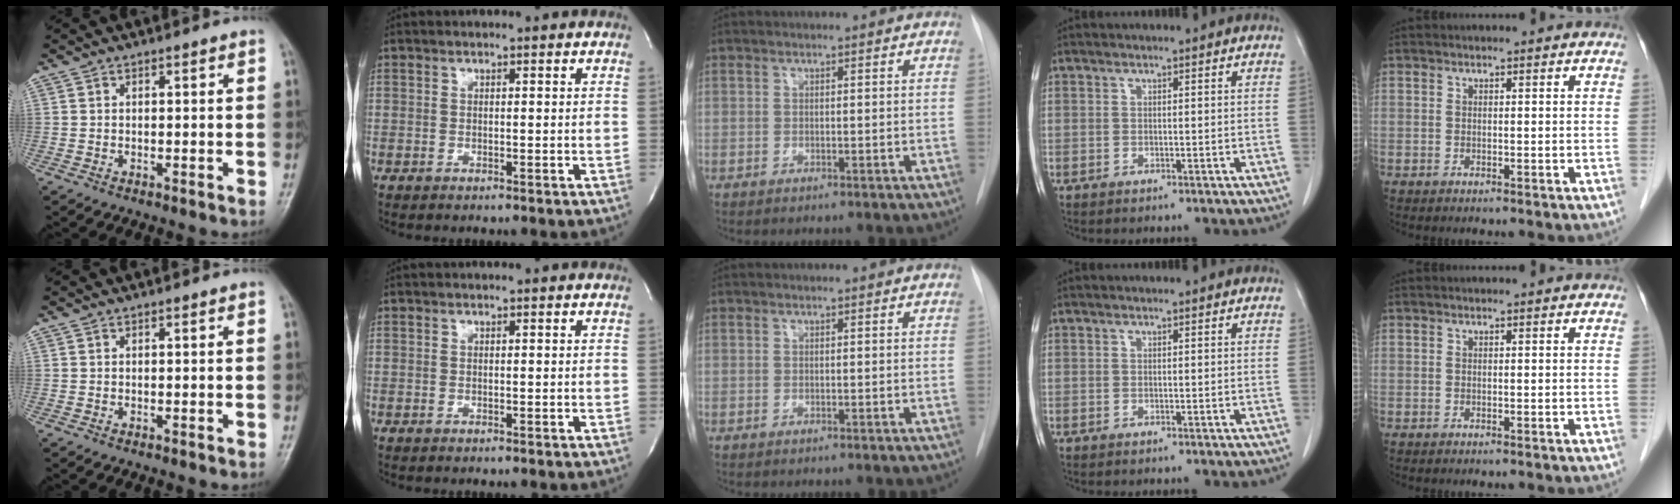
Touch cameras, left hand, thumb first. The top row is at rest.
{}